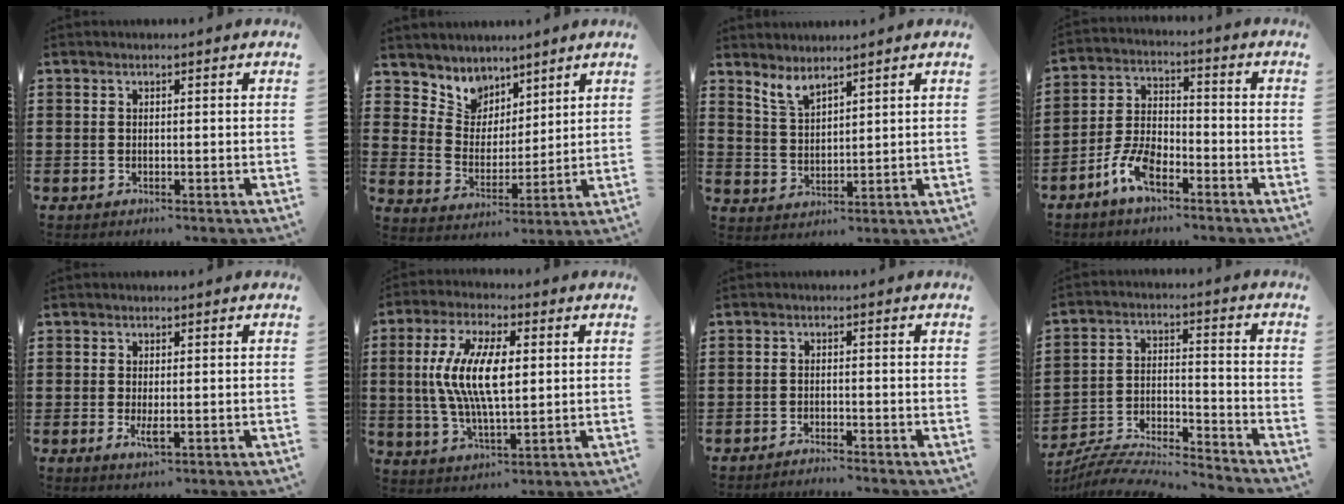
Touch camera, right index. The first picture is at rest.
{"total": 6.0, "force": [4.6, 3.8, -0.5], "torque": [-0.032, -0.031, 0.085]}
{"total": 3.8, "force": [3.4, 0.9, 1.4], "torque": [-0.037, -0.007, 0.062]}
{"total": 7.0, "force": [-4.4, 3.1, 4.5], "torque": [-0.114, 0.005, -0.089]}
{"total": 2.1, "force": [-0.3, 0.7, 2.0], "torque": [-0.042, -0.005, -0.006]}
{"total": 11.1, "force": [1.2, 4.3, 10.2], "torque": [-0.218, 0.005, 0.014]}
{"total": 1.6, "force": [-1.5, -0.1, -0.1], "torque": [-0.002, 0.004, -0.032]}
{"total": 6.6, "force": [-6.5, 0.5, 1.3], "torque": [-0.033, -0.006, -0.133]}